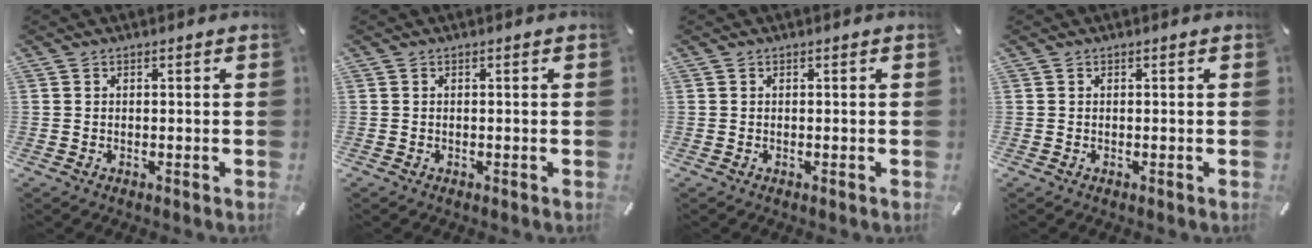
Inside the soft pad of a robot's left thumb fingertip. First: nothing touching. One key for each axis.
{"total": 0.0}
{"total": 0.0}
{"total": 0.0}